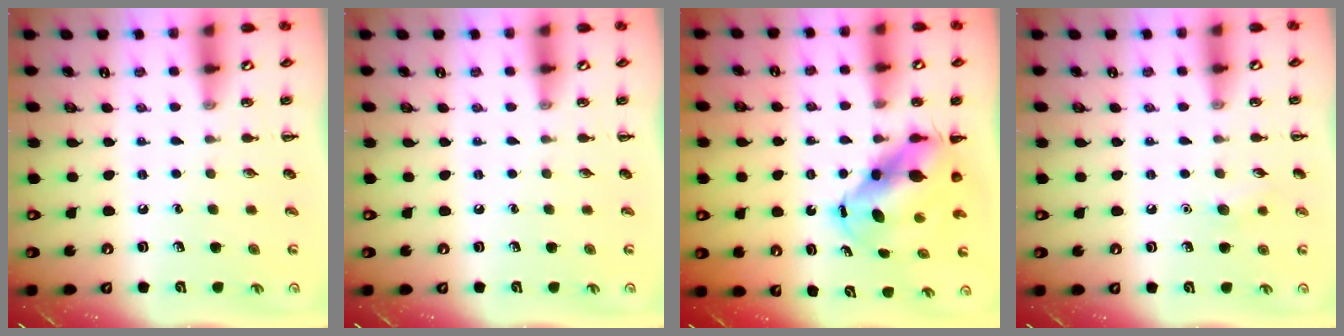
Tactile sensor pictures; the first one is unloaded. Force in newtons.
{"total": 0.0}
{"total": 7.6, "press": 7.3, "slide": 2.2}
{"total": 4.9, "press": 4.8, "slide": 1.3}